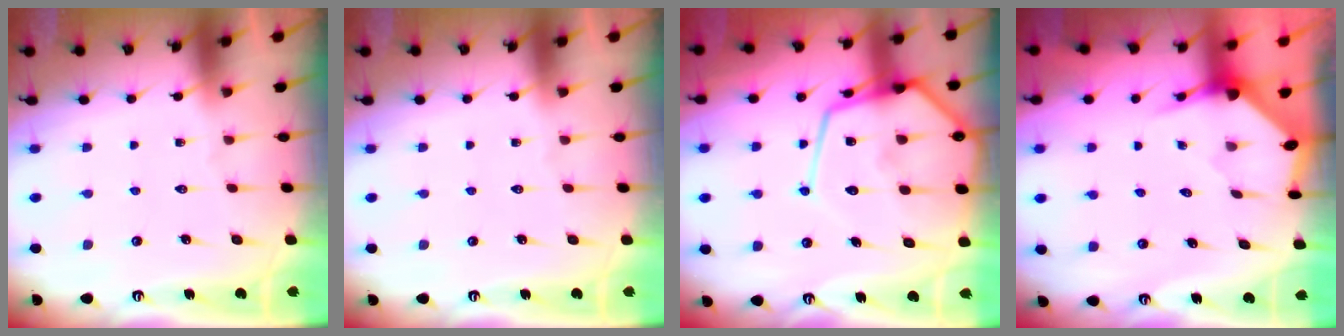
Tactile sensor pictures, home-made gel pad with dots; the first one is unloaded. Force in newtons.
{"total": 0.0}
{"total": 18.8, "press": 18.7, "slide": 1.7}
{"total": 3.4, "press": 3.4, "slide": 0.3}